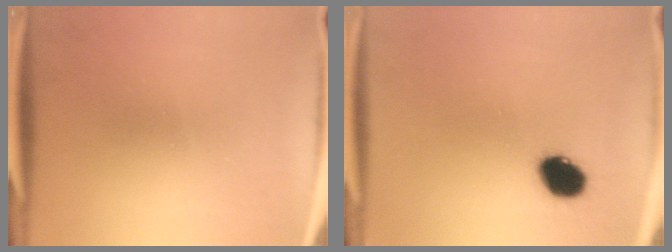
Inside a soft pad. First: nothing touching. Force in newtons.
{"total": 7.7}